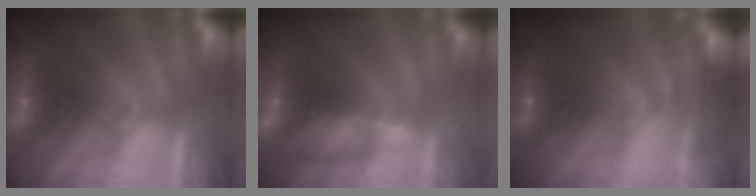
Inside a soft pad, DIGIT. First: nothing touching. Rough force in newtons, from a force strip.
{"total": 5.9}
{"total": 8.6}